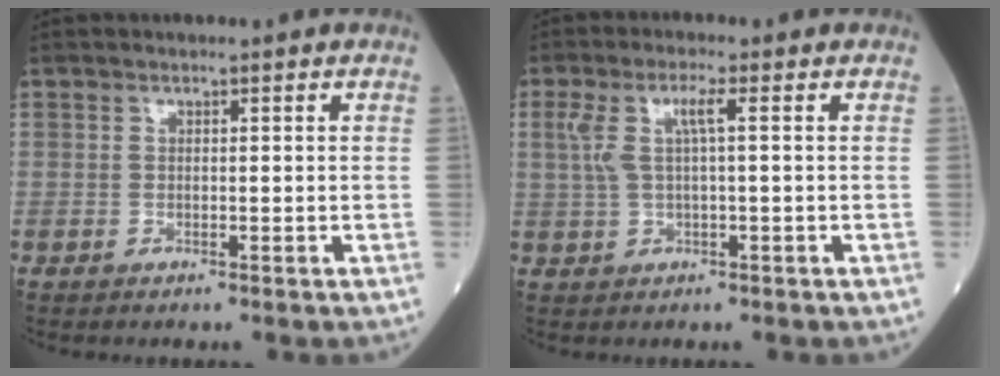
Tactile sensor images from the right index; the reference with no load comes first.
{"total": 4.4, "force": [1.1, 0.6, 4.2], "torque": [-0.099, 0.019, 0.026]}